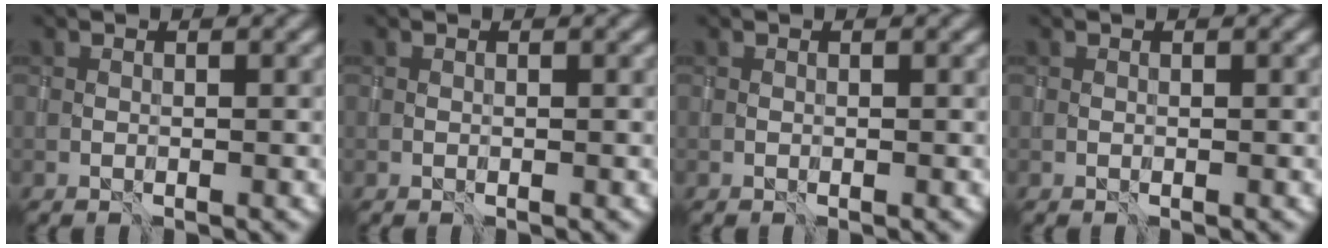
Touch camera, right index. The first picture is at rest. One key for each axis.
{"total": 0.0}
{"total": 0.0}
{"total": 0.0}